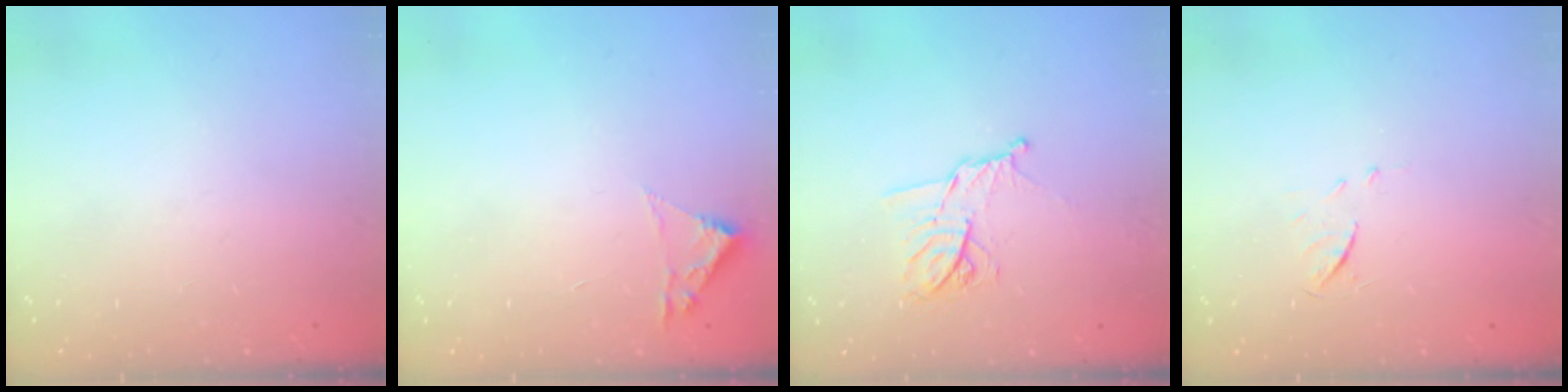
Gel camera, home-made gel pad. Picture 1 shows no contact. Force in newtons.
{"total": 1.8, "press": 1.8, "slide": 0.2}
{"total": 10.3, "press": 10.3, "slide": 0.3}
{"total": 5.8, "press": 5.8, "slide": 0.5}